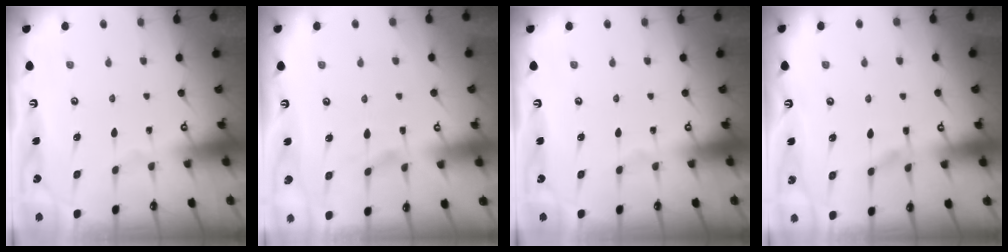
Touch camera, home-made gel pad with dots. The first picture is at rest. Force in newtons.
{"total": 2.9, "press": 2.7, "slide": 1.0}
{"total": 0.0}
{"total": 5.0, "press": 4.9, "slide": 0.6}